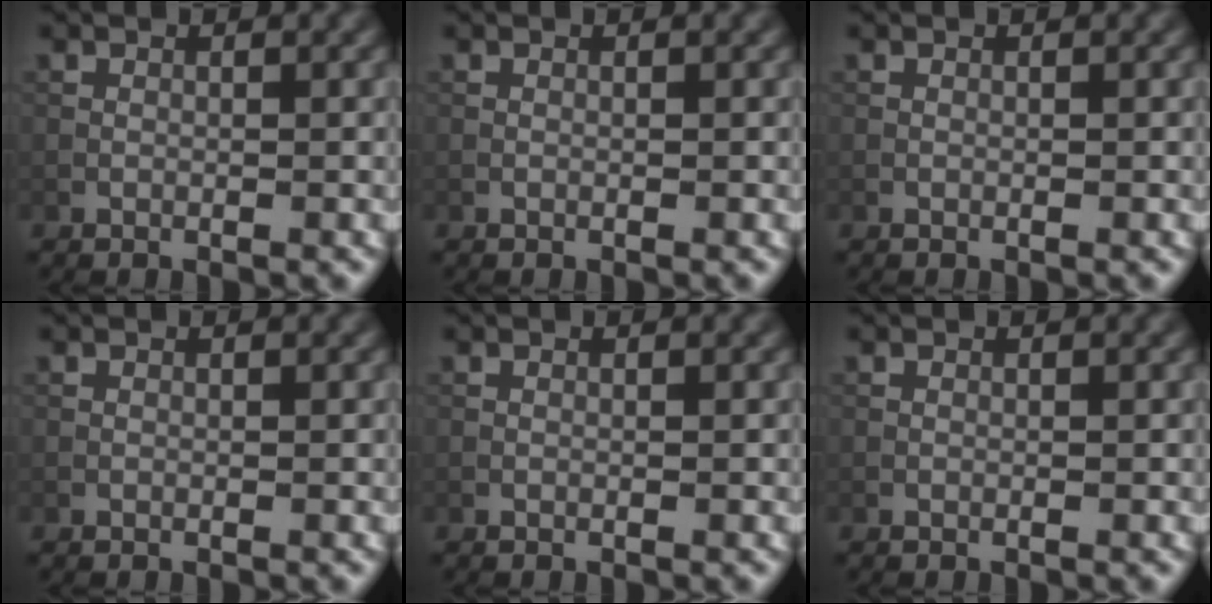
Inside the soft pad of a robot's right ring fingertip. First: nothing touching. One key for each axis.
{"total": 0.0}
{"total": 0.0}
{"total": 0.0}
{"total": 0.0}
{"total": 0.0}